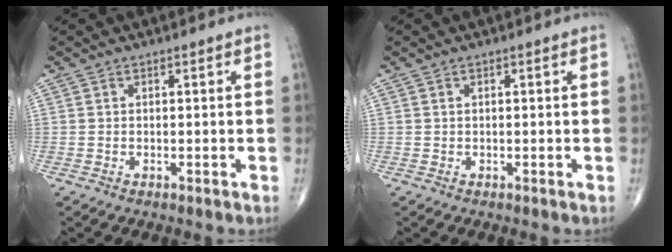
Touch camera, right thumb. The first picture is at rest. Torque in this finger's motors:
{"motor_torque": [-0.14, -0.18, -0.13, -0.09, 0.01]}